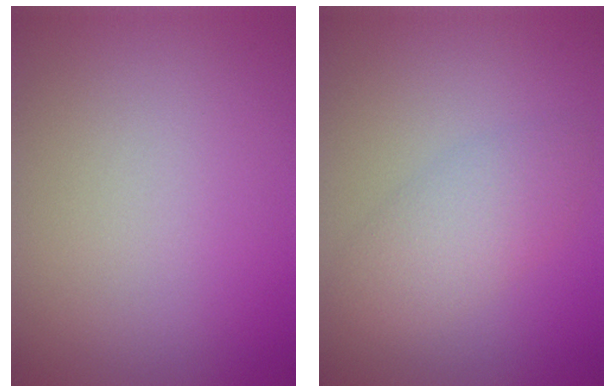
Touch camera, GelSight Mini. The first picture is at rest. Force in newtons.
{"total": 3.4, "press": 3.4, "slide": 0.0}